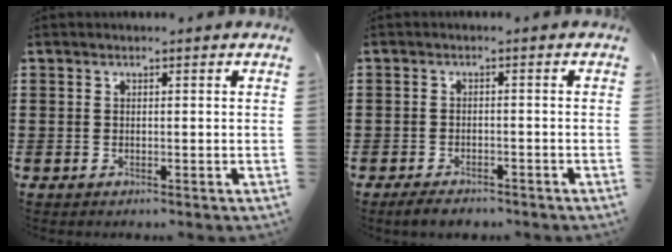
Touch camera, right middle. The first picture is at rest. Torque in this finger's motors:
{"motor_torque": [1.24, -0.09, 0.14, 0.04]}